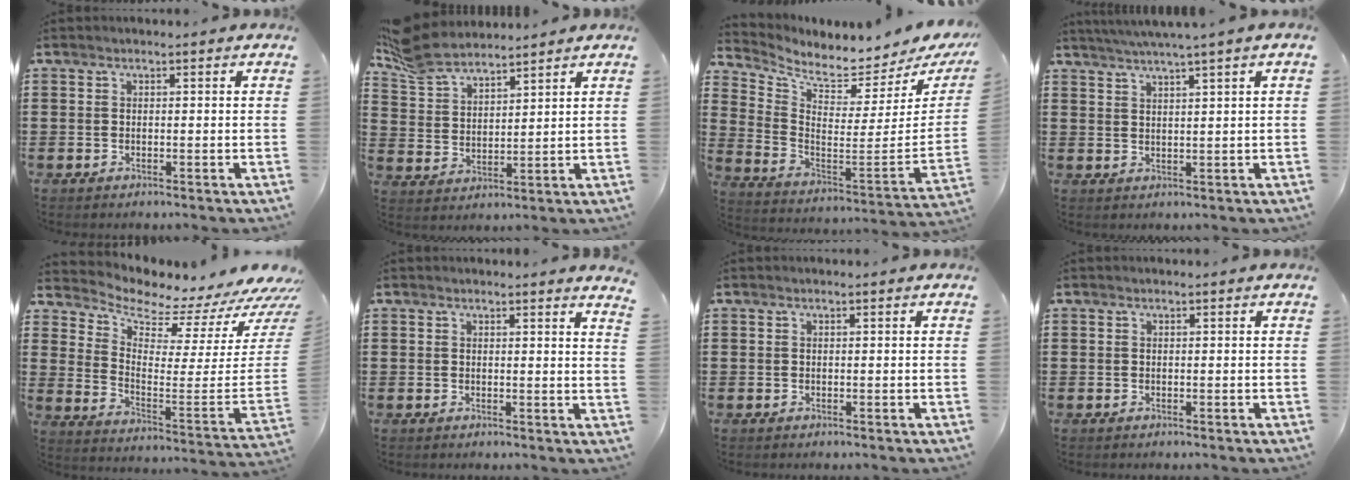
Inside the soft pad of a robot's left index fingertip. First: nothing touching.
{"total": 6.8, "force": [6.2, 1.9, 2.0], "torque": [-0.065, -0.018, 0.117]}
{"total": 4.6, "force": [4.0, 1.0, 2.1], "torque": [-0.059, -0.059, 0.064]}
{"total": 2.2, "force": [1.7, -0.9, 1.0], "torque": [-0.022, -0.006, 0.028]}
{"total": 4.0, "force": [3.7, 1.1, 1.2], "torque": [-0.037, -0.064, 0.055]}
{"total": 1.4, "force": [1.3, -0.3, 0.6], "torque": [-0.014, -0.004, 0.025]}
{"total": 0.0}
{"total": 0.0}